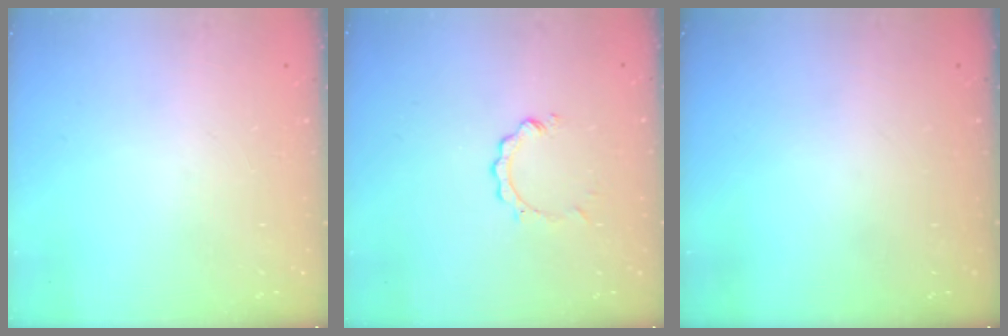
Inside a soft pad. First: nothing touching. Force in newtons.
{"total": 2.1, "press": 2.1, "slide": 0.2}
{"total": 0.0}